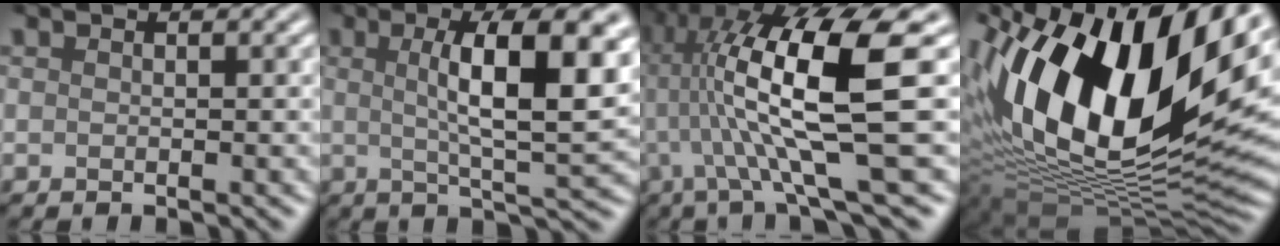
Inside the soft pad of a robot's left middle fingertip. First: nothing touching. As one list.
[{"total": 9.6, "force": [2.0, 2.0, 9.2], "torque": [-0.119, 0.014, 0.041]}, {"total": 12.9, "force": [1.4, 1.9, 12.7], "torque": [-0.223, 0.020, 0.052]}, {"total": 18.1, "force": [4.6, 9.2, 14.9], "torque": [-0.289, 0.023, 0.086]}]